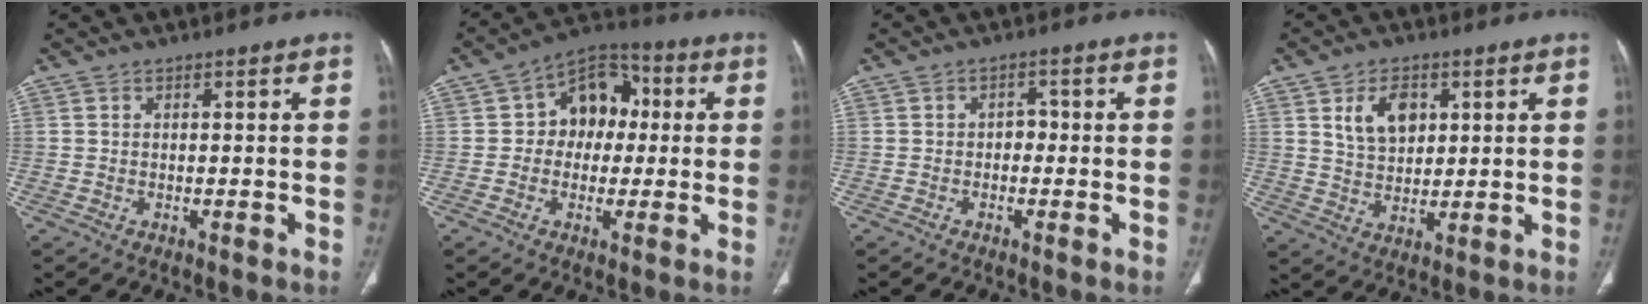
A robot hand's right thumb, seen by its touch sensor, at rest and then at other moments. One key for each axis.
{"total": 11.2, "fx": 1.2, "fy": 8.5, "fz": 7.2, "tx": -0.058, "ty": 0.027, "tz": 0.005}
{"total": 2.1, "fx": -0.4, "fy": 1.6, "fz": 1.3, "tx": -0.003, "ty": 0.008, "tz": -0.014}
{"total": 8.0, "fx": 3.0, "fy": 5.3, "fz": 5.2, "tx": -0.068, "ty": -0.016, "tz": 0.059}